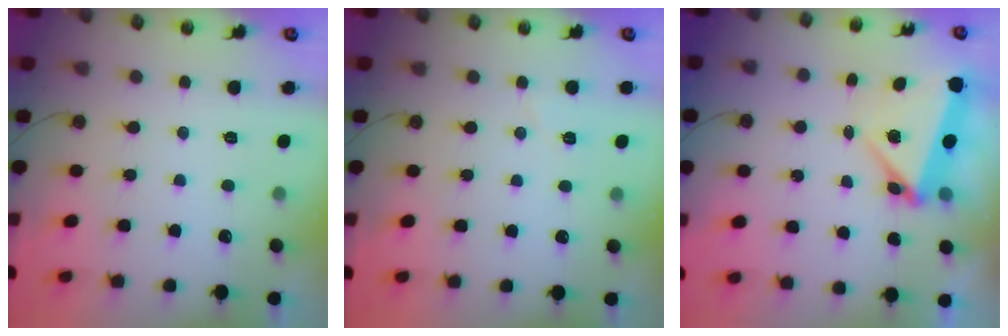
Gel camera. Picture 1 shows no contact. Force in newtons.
{"total": 4.5, "press": 3.8, "slide": 2.3}
{"total": 5.0, "press": 4.8, "slide": 1.6}